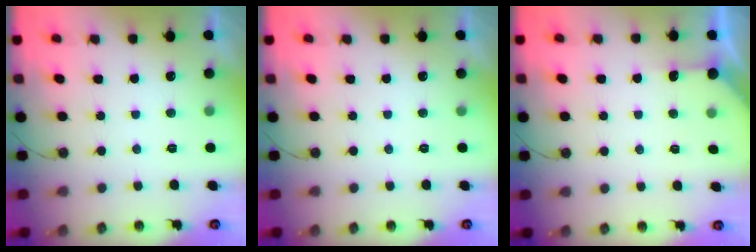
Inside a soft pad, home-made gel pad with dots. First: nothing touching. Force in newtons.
{"total": 0.0}
{"total": 3.0, "press": 2.9, "slide": 0.4}